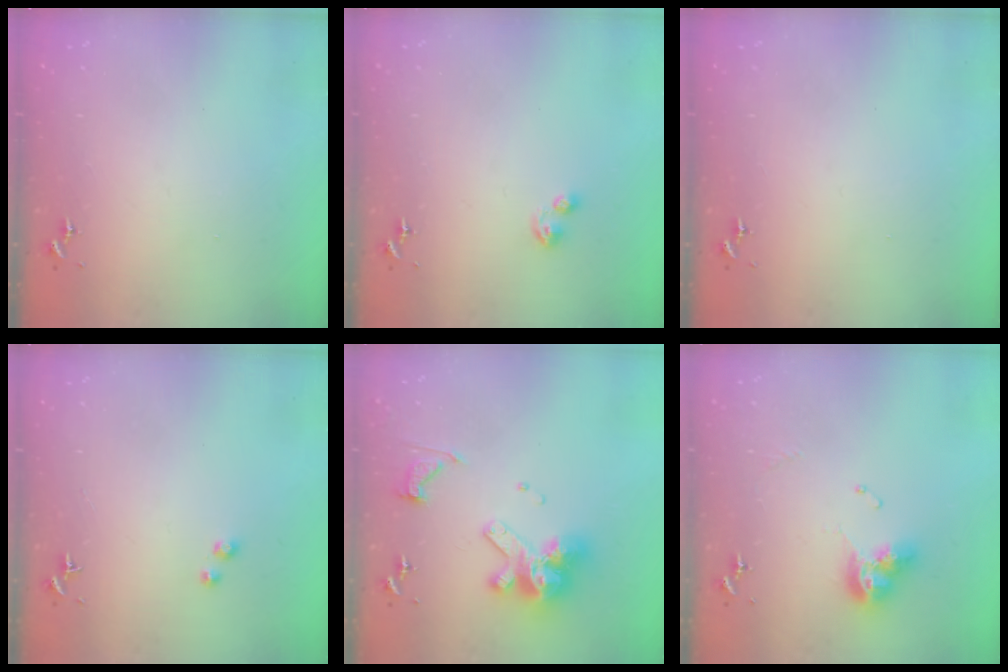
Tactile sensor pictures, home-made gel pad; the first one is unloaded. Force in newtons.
{"total": 4.4, "press": 4.4, "slide": 0.4}
{"total": 0.0}
{"total": 1.8, "press": 1.7, "slide": 0.2}
{"total": 16.5, "press": 16.4, "slide": 1.6}
{"total": 11.1, "press": 11.1, "slide": 1.0}